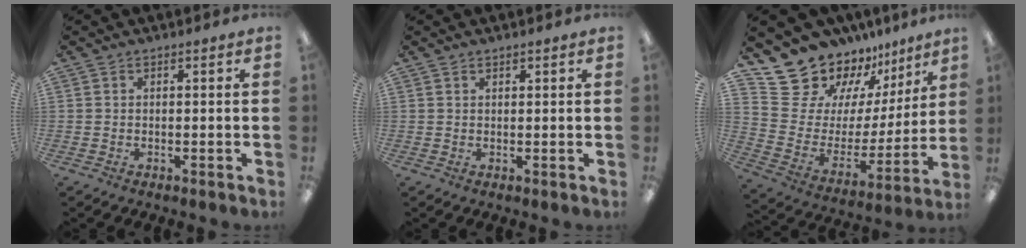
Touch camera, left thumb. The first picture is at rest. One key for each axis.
{"total": 0.9, "fx": 0.8, "fy": 0.3, "fz": 0.1, "tx": -0.003, "ty": 0.000, "tz": 0.016}
{"total": 16.7, "fx": 14.9, "fy": 7.2, "fz": 1.7, "tx": -0.064, "ty": -0.137, "tz": 0.278}